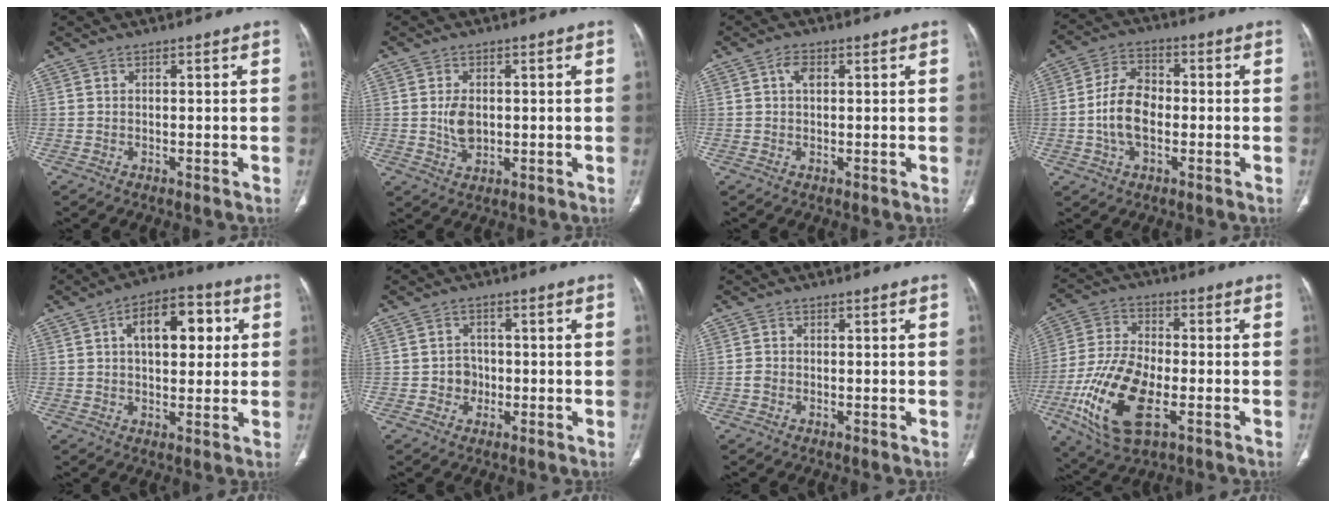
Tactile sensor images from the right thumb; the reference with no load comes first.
{"total": 4.4, "force": [0.1, 3.0, 3.3], "torque": [-0.057, -0.004, 0.007]}
{"total": 2.4, "force": [0.7, 1.4, 1.8], "torque": [-0.026, 0.005, 0.011]}
{"total": 9.6, "force": [-1.2, 6.1, 7.3], "torque": [-0.130, 0.019, -0.030]}
{"total": 12.1, "force": [3.0, 6.7, 9.6], "torque": [-0.111, 0.016, 0.040]}
{"total": 3.6, "force": [-0.7, 3.3, 1.2], "torque": [0.005, 0.010, -0.015]}
{"total": 1.4, "force": [-0.4, 1.1, 0.7], "torque": [-0.013, 0.004, -0.008]}
{"total": 17.2, "force": [-5.7, 8.3, 14.0], "torque": [-0.283, 0.005, -0.103]}